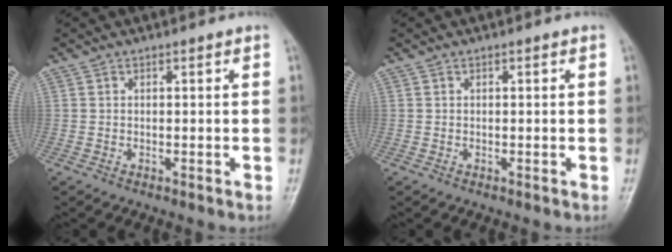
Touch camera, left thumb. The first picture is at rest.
{"total": 0.0}